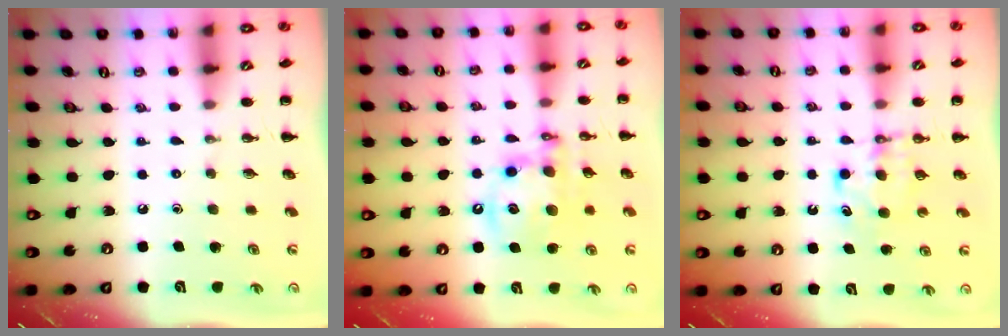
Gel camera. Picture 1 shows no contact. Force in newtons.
{"total": 12.8, "press": 12.5, "slide": 3.0}
{"total": 5.2, "press": 5.1, "slide": 0.9}